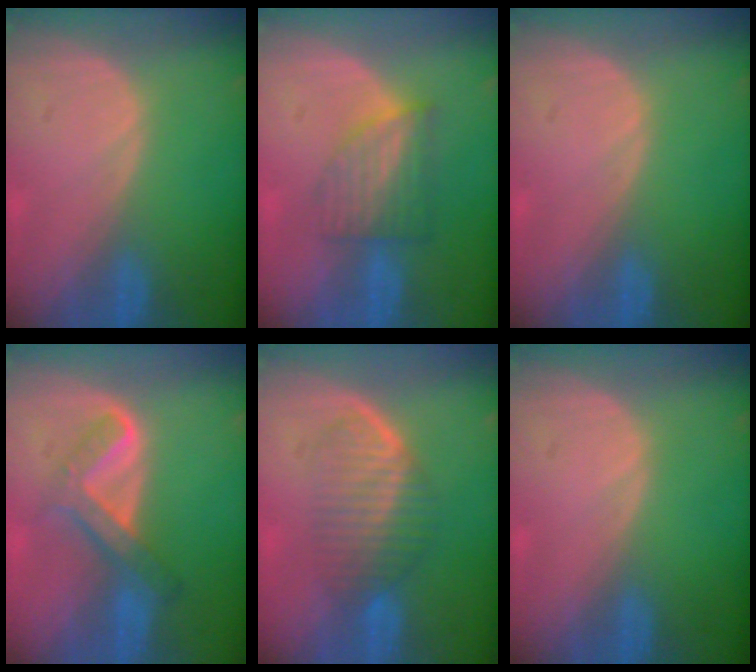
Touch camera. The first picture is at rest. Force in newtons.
{"total": 6.3, "press": 5.6, "slide": 2.9}
{"total": 0.0}
{"total": 6.2, "press": 5.4, "slide": 3.1}
{"total": 5.9, "press": 5.8, "slide": 1.3}
{"total": 0.0}